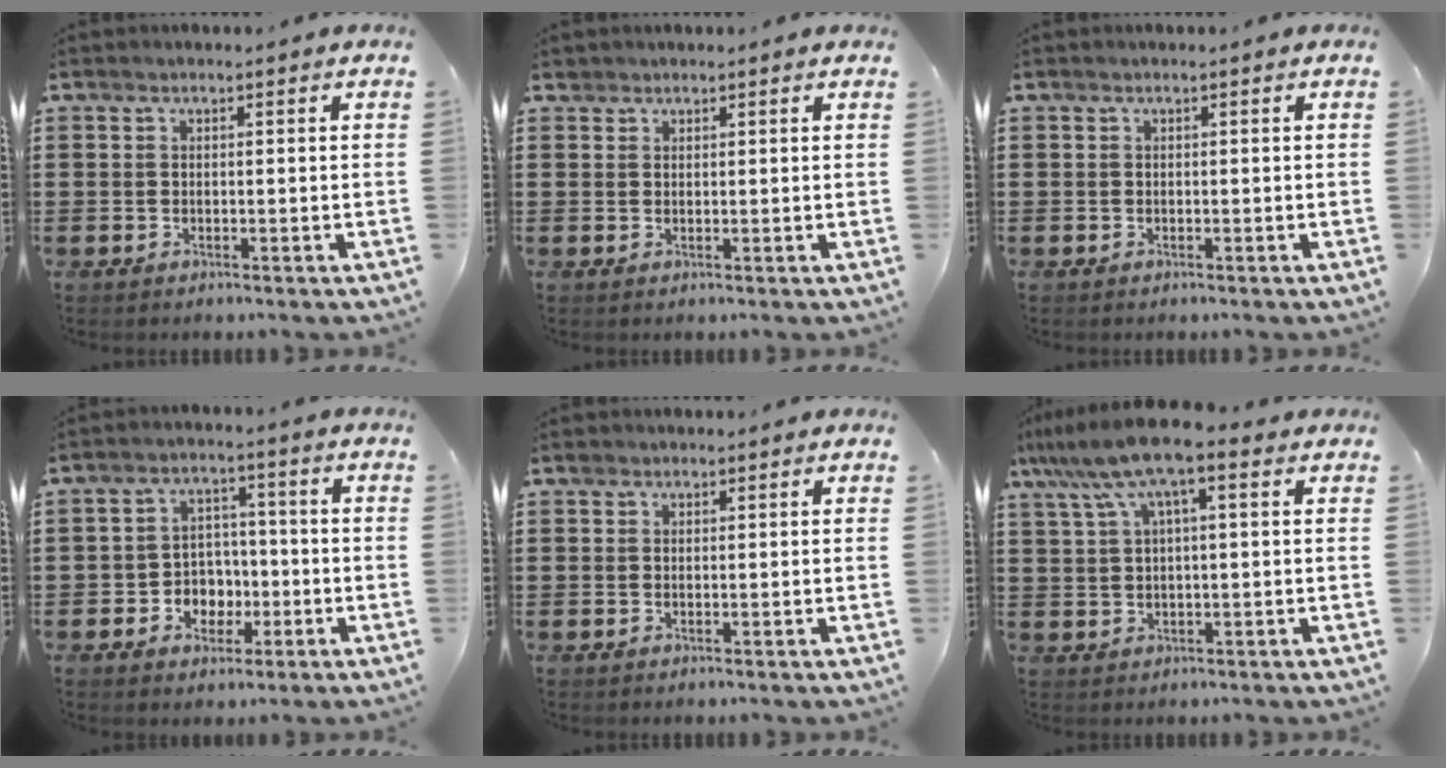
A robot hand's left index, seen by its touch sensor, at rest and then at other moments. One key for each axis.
{"total": 1.3, "fx": 1.1, "fy": 0.6, "fz": 0.2, "tx": -0.006, "ty": 0.003, "tz": 0.022}
{"total": 0.0}
{"total": 5.0, "fx": -1.7, "fy": 4.4, "fz": 1.5, "tx": -0.031, "ty": 0.011, "tz": -0.034}
{"total": 0.7, "fx": 0.5, "fy": 0.5, "fz": 0.2, "tx": -0.005, "ty": 0.003, "tz": 0.010}
{"total": 7.5, "fx": 3.5, "fy": 1.1, "fz": 6.5, "tx": -0.139, "ty": -0.008, "tz": 0.058}